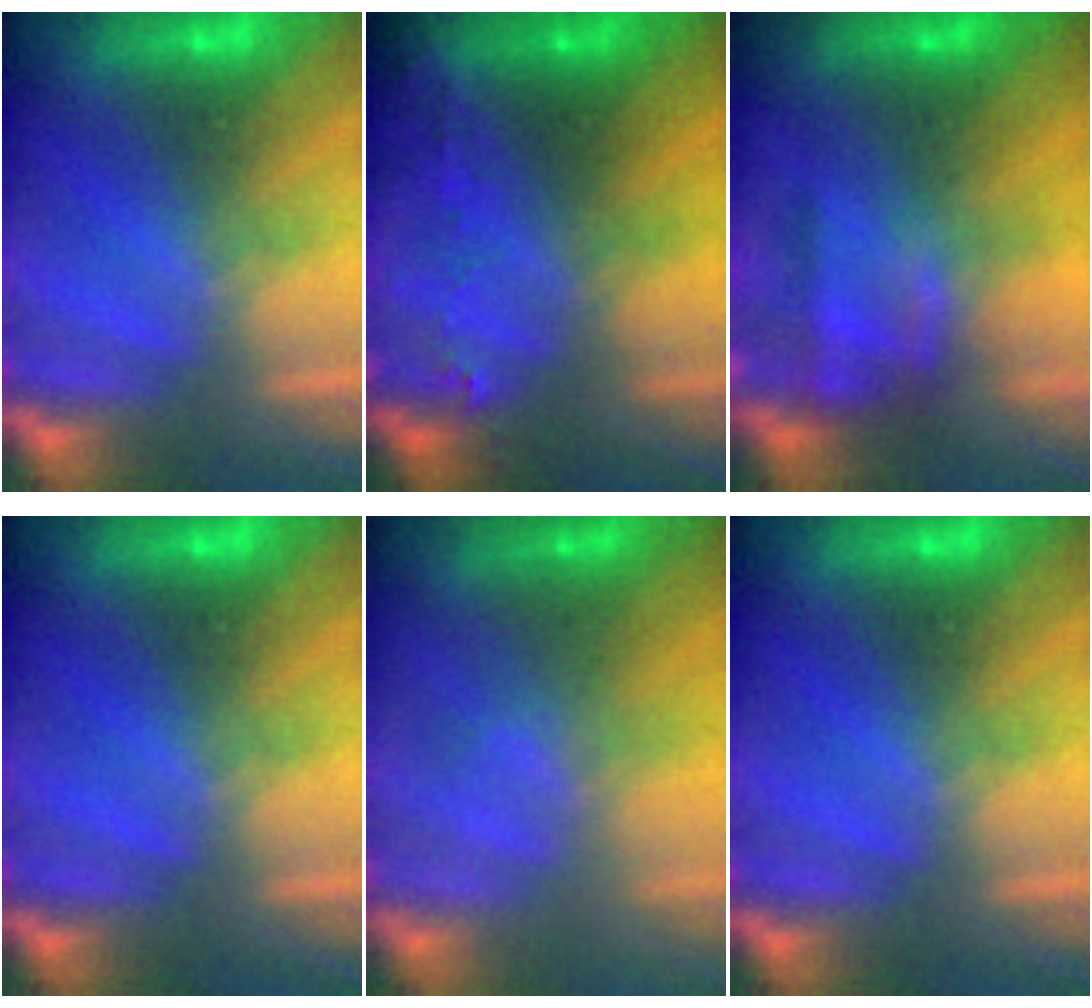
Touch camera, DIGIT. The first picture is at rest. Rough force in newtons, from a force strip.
{"total": 7.7}
{"total": 7.0}
{"total": 0.0}
{"total": 2.3}
{"total": 0.0}